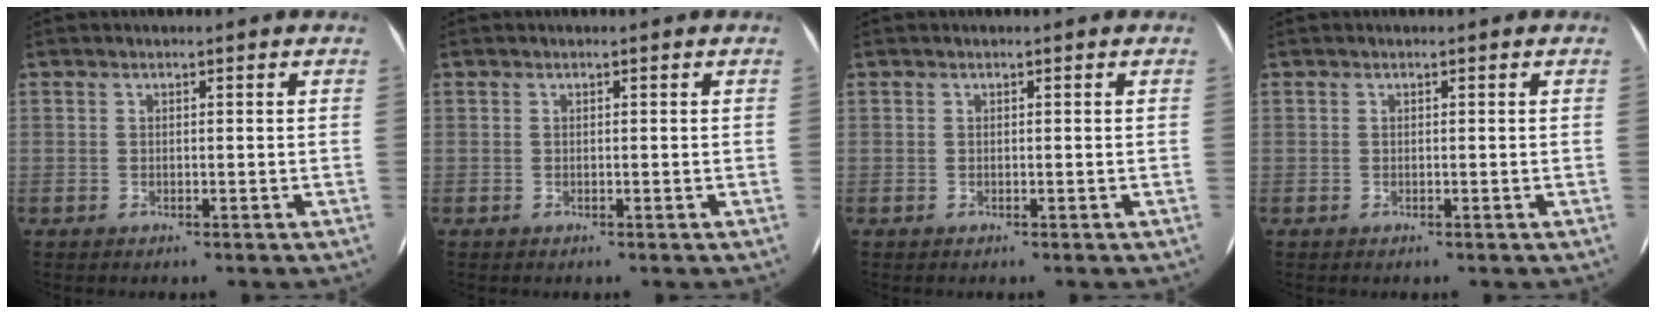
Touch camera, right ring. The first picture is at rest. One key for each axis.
{"total": 0.0}
{"total": 0.0}
{"total": 0.0}